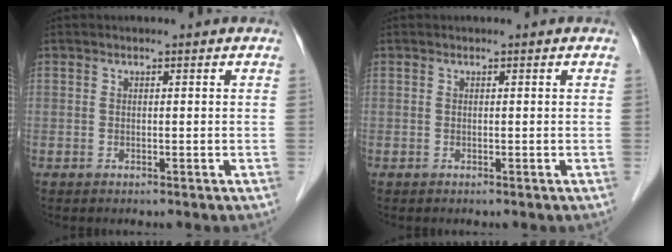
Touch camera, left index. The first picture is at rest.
{"total": 0.0}